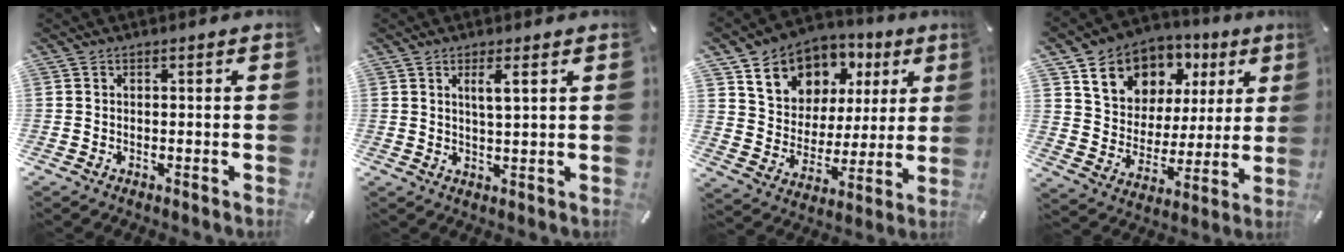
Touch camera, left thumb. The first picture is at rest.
{"total": 3.8, "force": [1.9, 0.3, 3.3], "torque": [-0.061, -0.004, 0.028]}
{"total": 11.4, "force": [6.3, 9.3, 1.7], "torque": [-0.047, -0.047, 0.123]}
{"total": 12.1, "force": [6.9, 9.6, 2.5], "torque": [-0.064, -0.045, 0.134]}